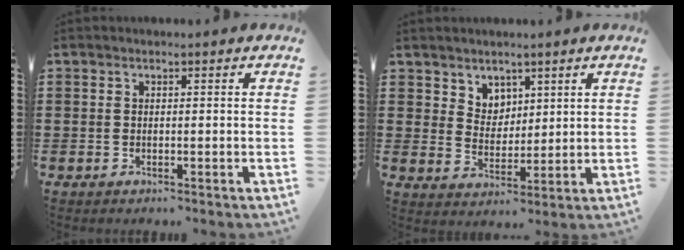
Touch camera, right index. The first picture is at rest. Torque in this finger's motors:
{"motor_torque": [-0.18, 0.21, 0.01, 0.00]}